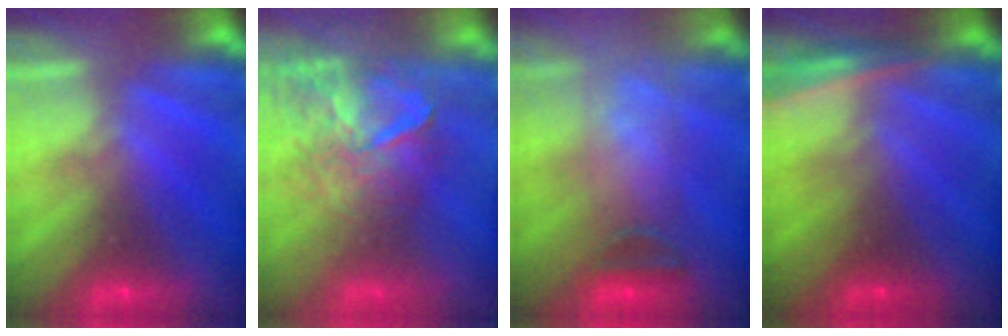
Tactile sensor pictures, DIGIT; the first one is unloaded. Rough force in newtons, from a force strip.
{"total": 9.0}
{"total": 8.0}
{"total": 2.9}